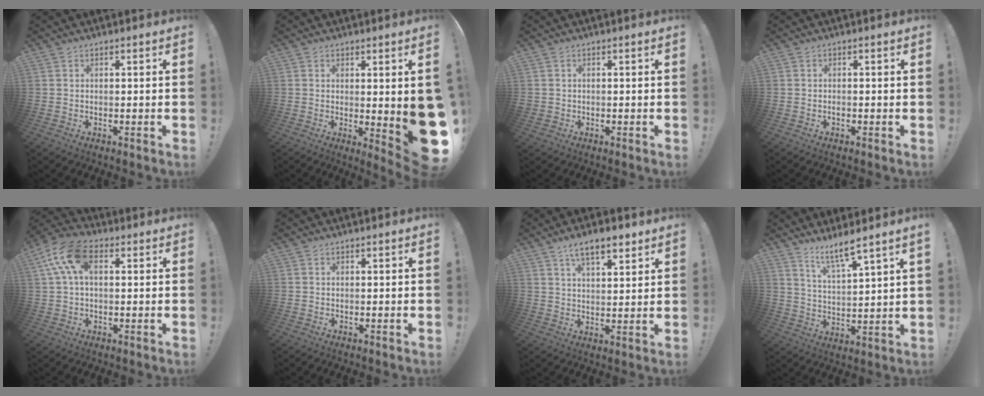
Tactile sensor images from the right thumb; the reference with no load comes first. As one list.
[{"total": 9.5, "force": [0.7, 1.6, 9.3], "torque": [-0.102, -0.041, 0.018]}, {"total": 1.3, "force": [0.3, 1.2, 0.3], "torque": [-0.006, 0.001, 0.006]}, {"total": 0.6, "force": [-0.5, 0.2, 0.1], "torque": [-0.003, 0.000, -0.010]}, {"total": 13.1, "force": [3.9, 7.6, 9.8], "torque": [-0.187, -0.001, 0.074]}, {"total": 0.0}, {"total": 8.9, "force": [5.9, 3.1, 5.8], "torque": [-0.083, -0.027, 0.104]}, {"total": 8.8, "force": [7.1, 0.3, 5.1], "torque": [-0.088, -0.048, 0.120]}]